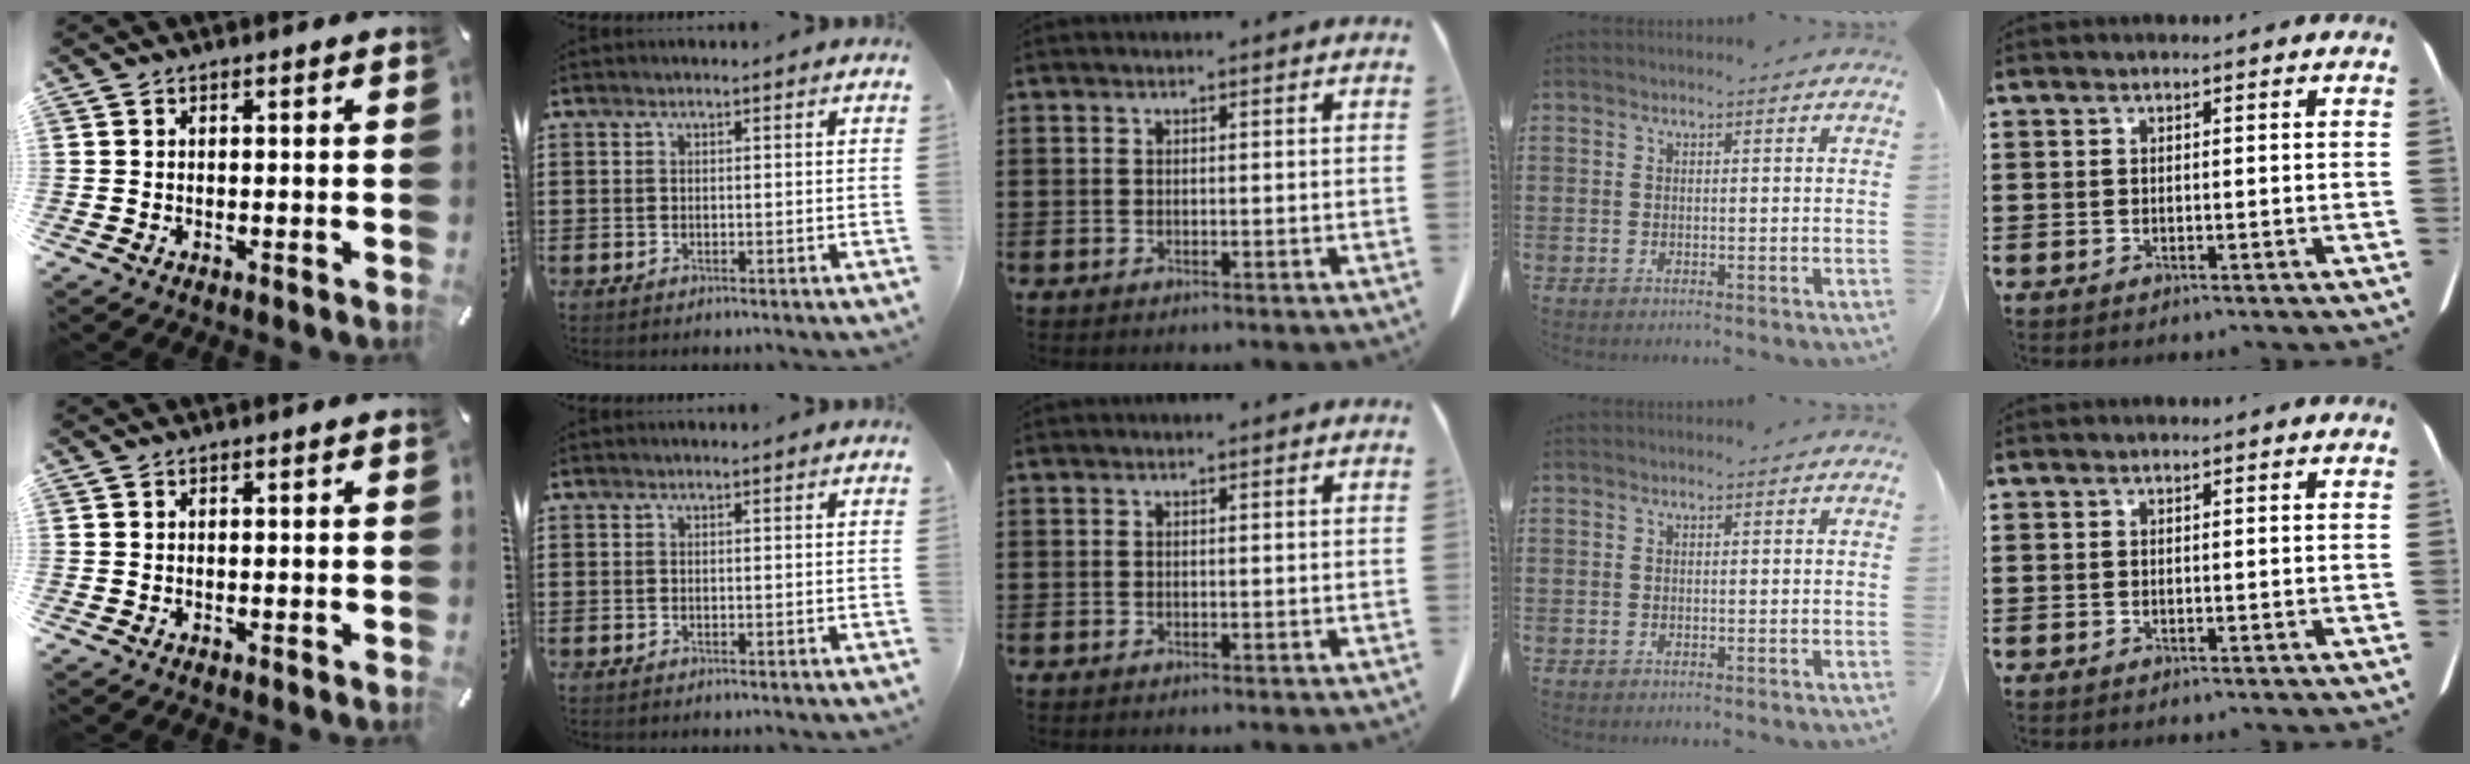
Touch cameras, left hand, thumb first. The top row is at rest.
{}